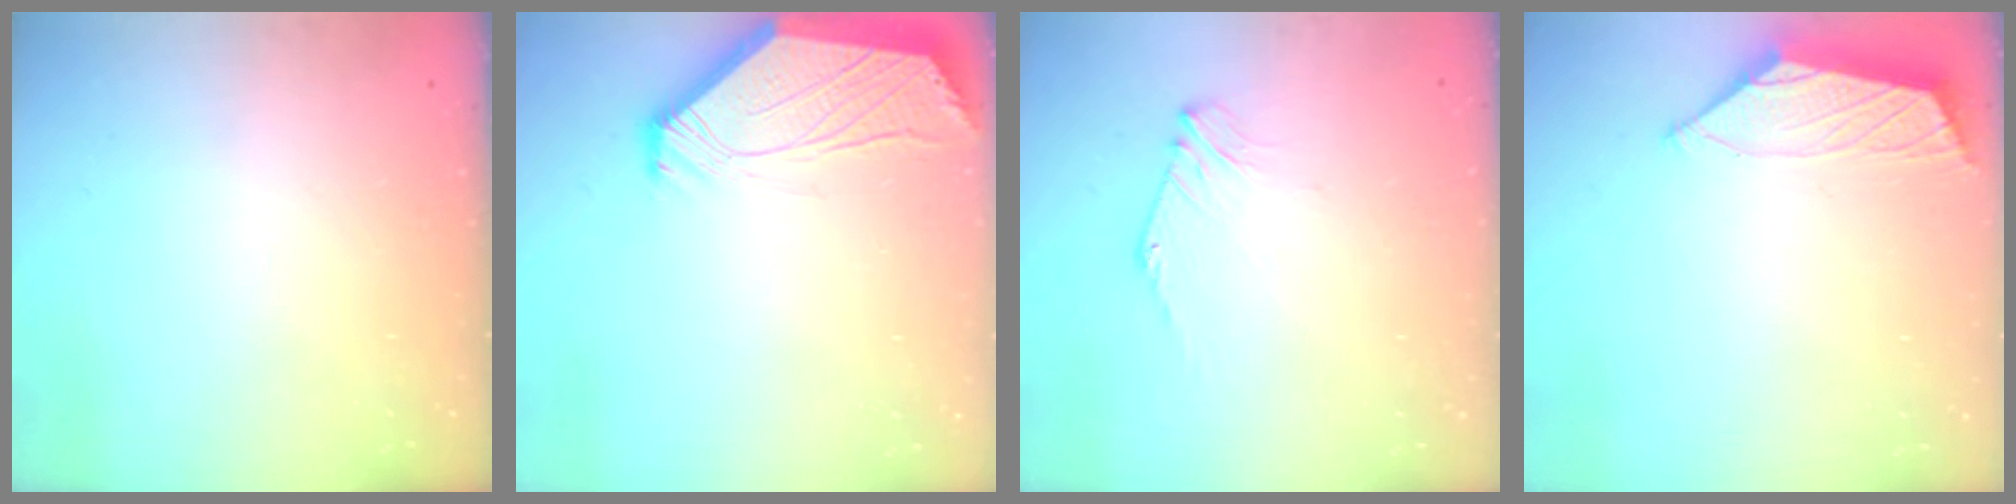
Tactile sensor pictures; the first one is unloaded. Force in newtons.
{"total": 2.5, "press": 2.4, "slide": 0.6}
{"total": 1.6, "press": 1.5, "slide": 0.5}
{"total": 2.0, "press": 1.9, "slide": 0.7}